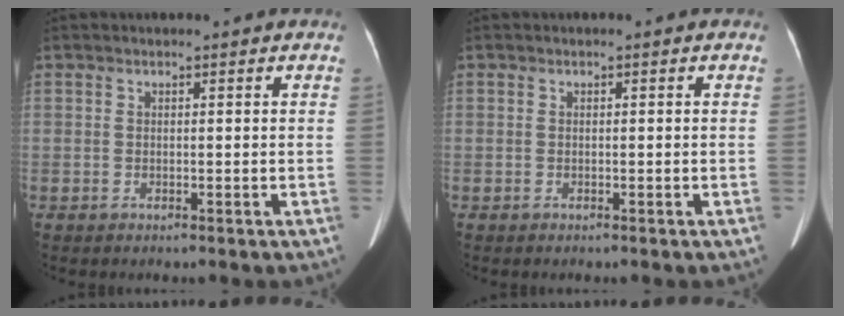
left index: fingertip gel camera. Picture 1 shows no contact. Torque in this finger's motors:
{"motor_torque": [0.06, 0.09, 0.02, 0.01]}